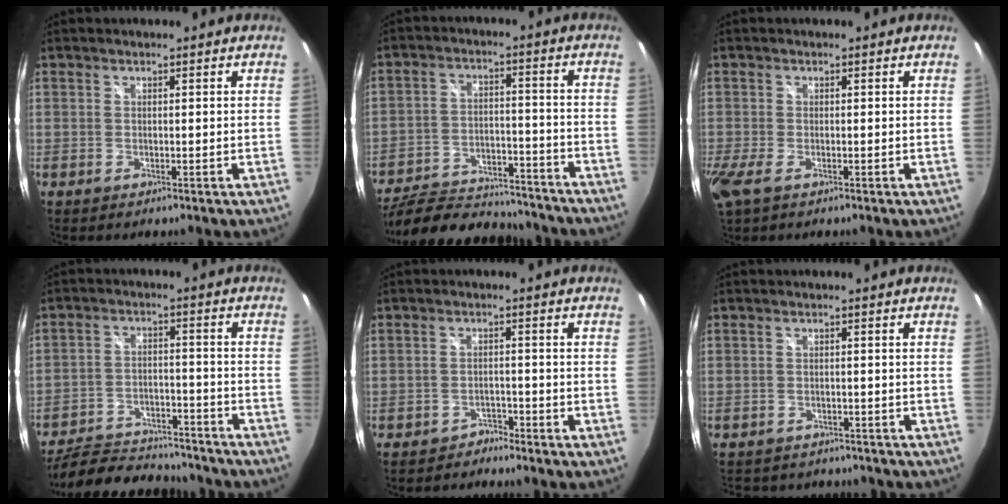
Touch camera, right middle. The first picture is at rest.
{"total": 21.4, "force": [-18.5, 7.0, 8.2], "torque": [-0.162, 0.001, -0.258]}
{"total": 3.8, "force": [-1.7, 1.2, 3.2], "torque": [-0.070, -0.015, -0.031]}
{"total": 18.9, "force": [-16.6, 6.0, 6.9], "torque": [-0.144, 0.001, -0.236]}
{"total": 2.9, "force": [-2.7, 1.1, 0.1], "torque": [-0.004, 0.000, -0.046]}
{"total": 9.1, "force": [-7.8, 3.8, 2.9], "torque": [-0.067, -0.014, -0.107]}